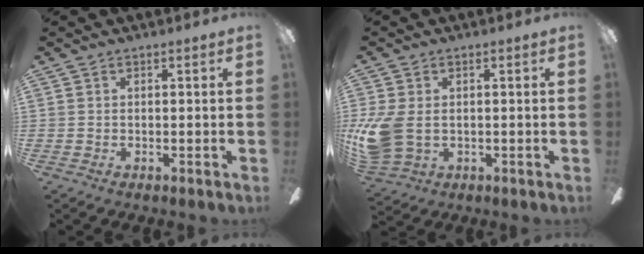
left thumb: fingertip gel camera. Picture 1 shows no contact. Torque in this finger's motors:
{"motor_torque": [0.72, 0.81, 0.17, -0.13, 0.12]}